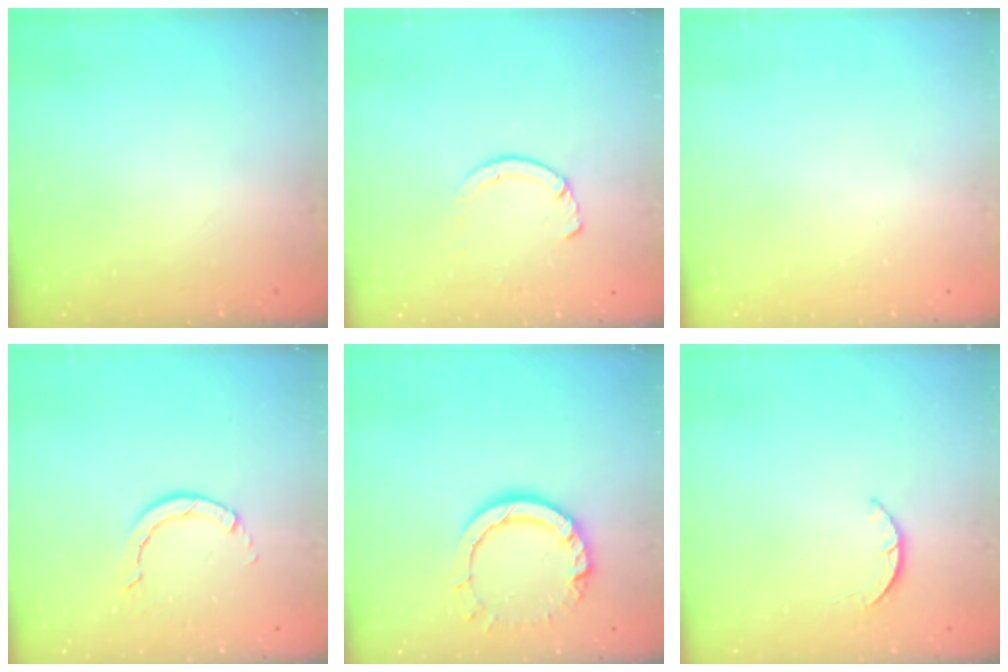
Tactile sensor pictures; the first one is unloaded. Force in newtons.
{"total": 1.2, "press": 1.2, "slide": 0.3}
{"total": 0.0}
{"total": 2.8, "press": 2.8, "slide": 0.3}
{"total": 11.3, "press": 11.2, "slide": 1.3}
{"total": 1.9, "press": 1.9, "slide": 0.3}